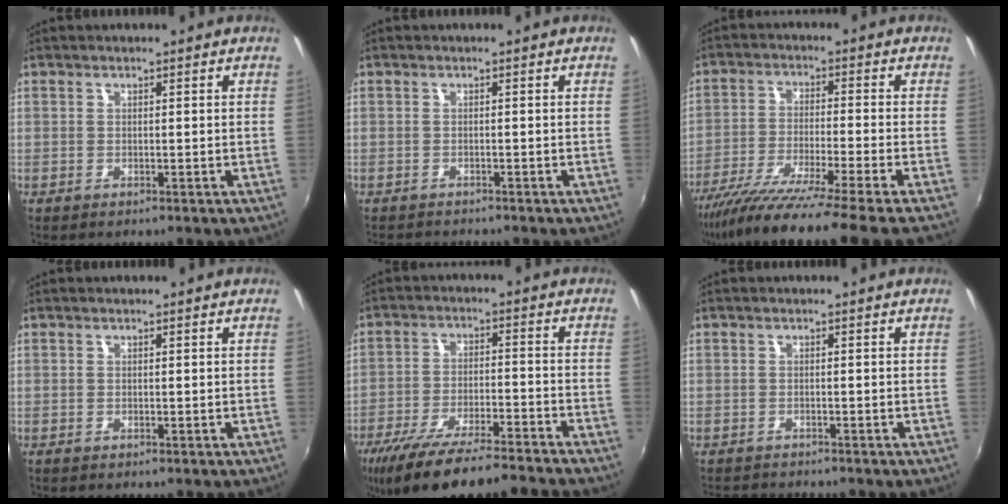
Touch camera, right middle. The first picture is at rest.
{"total": 2.8, "force": [-2.7, 0.4, 0.6], "torque": [-0.022, -0.018, -0.046]}
{"total": 16.4, "force": [-14.0, -2.6, 8.2], "torque": [-0.155, -0.049, -0.233]}
{"total": 0.0}
{"total": 17.4, "force": [-14.9, 1.0, 9.0], "torque": [-0.181, -0.035, -0.241]}
{"total": 3.7, "force": [-3.6, 0.4, 0.8], "torque": [-0.026, -0.018, -0.061]}